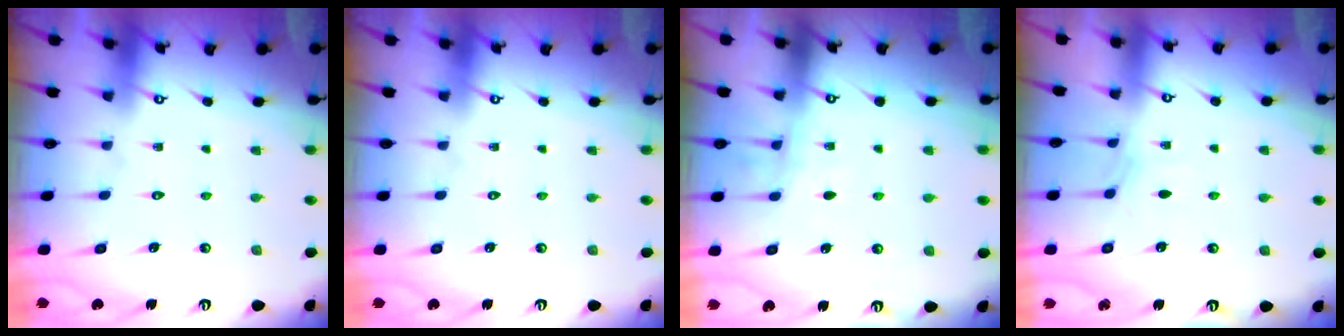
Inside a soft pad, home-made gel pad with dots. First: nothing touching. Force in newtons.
{"total": 0.0}
{"total": 6.1, "press": 6.1, "slide": 0.5}
{"total": 4.1, "press": 4.1, "slide": 0.5}